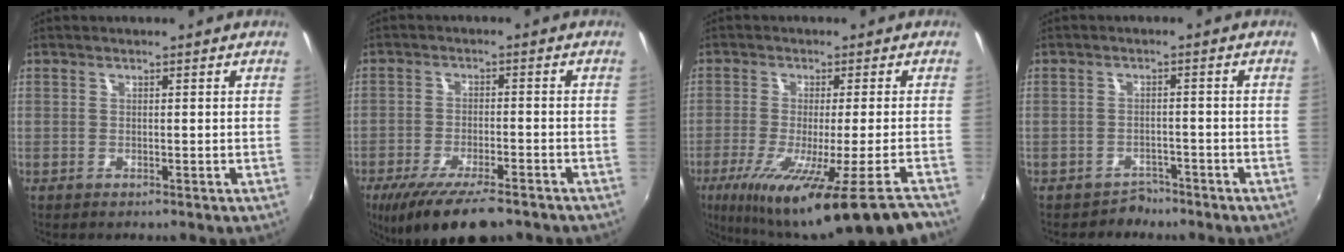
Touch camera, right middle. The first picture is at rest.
{"total": 13.3, "force": [-9.9, 3.8, 8.1], "torque": [-0.169, -0.041, -0.160]}
{"total": 17.7, "force": [-12.7, -1.3, 12.3], "torque": [-0.215, -0.084, -0.197]}
{"total": 3.0, "force": [-2.5, 1.8, -0.3], "torque": [-0.002, 0.004, -0.039]}